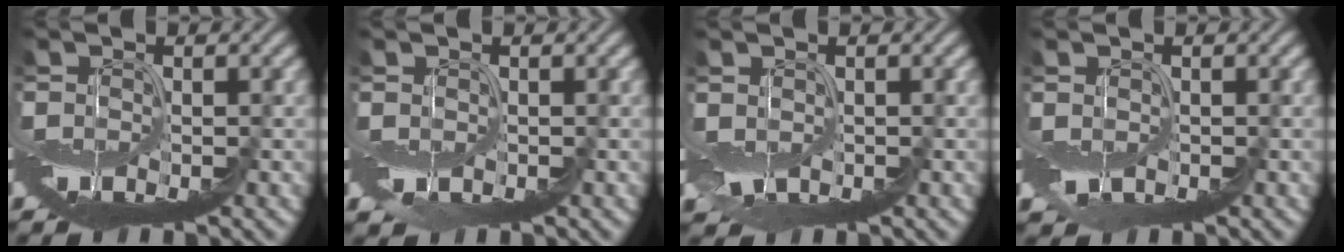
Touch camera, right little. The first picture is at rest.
{"total": 0.9, "force": [0.1, 0.5, 0.7], "torque": [-0.013, 0.000, 0.005]}
{"total": 1.6, "force": [0.8, 0.6, 1.2], "torque": [-0.025, -0.001, 0.016]}
{"total": 0.8, "force": [0.4, 0.4, 0.6], "torque": [-0.017, -0.002, 0.007]}